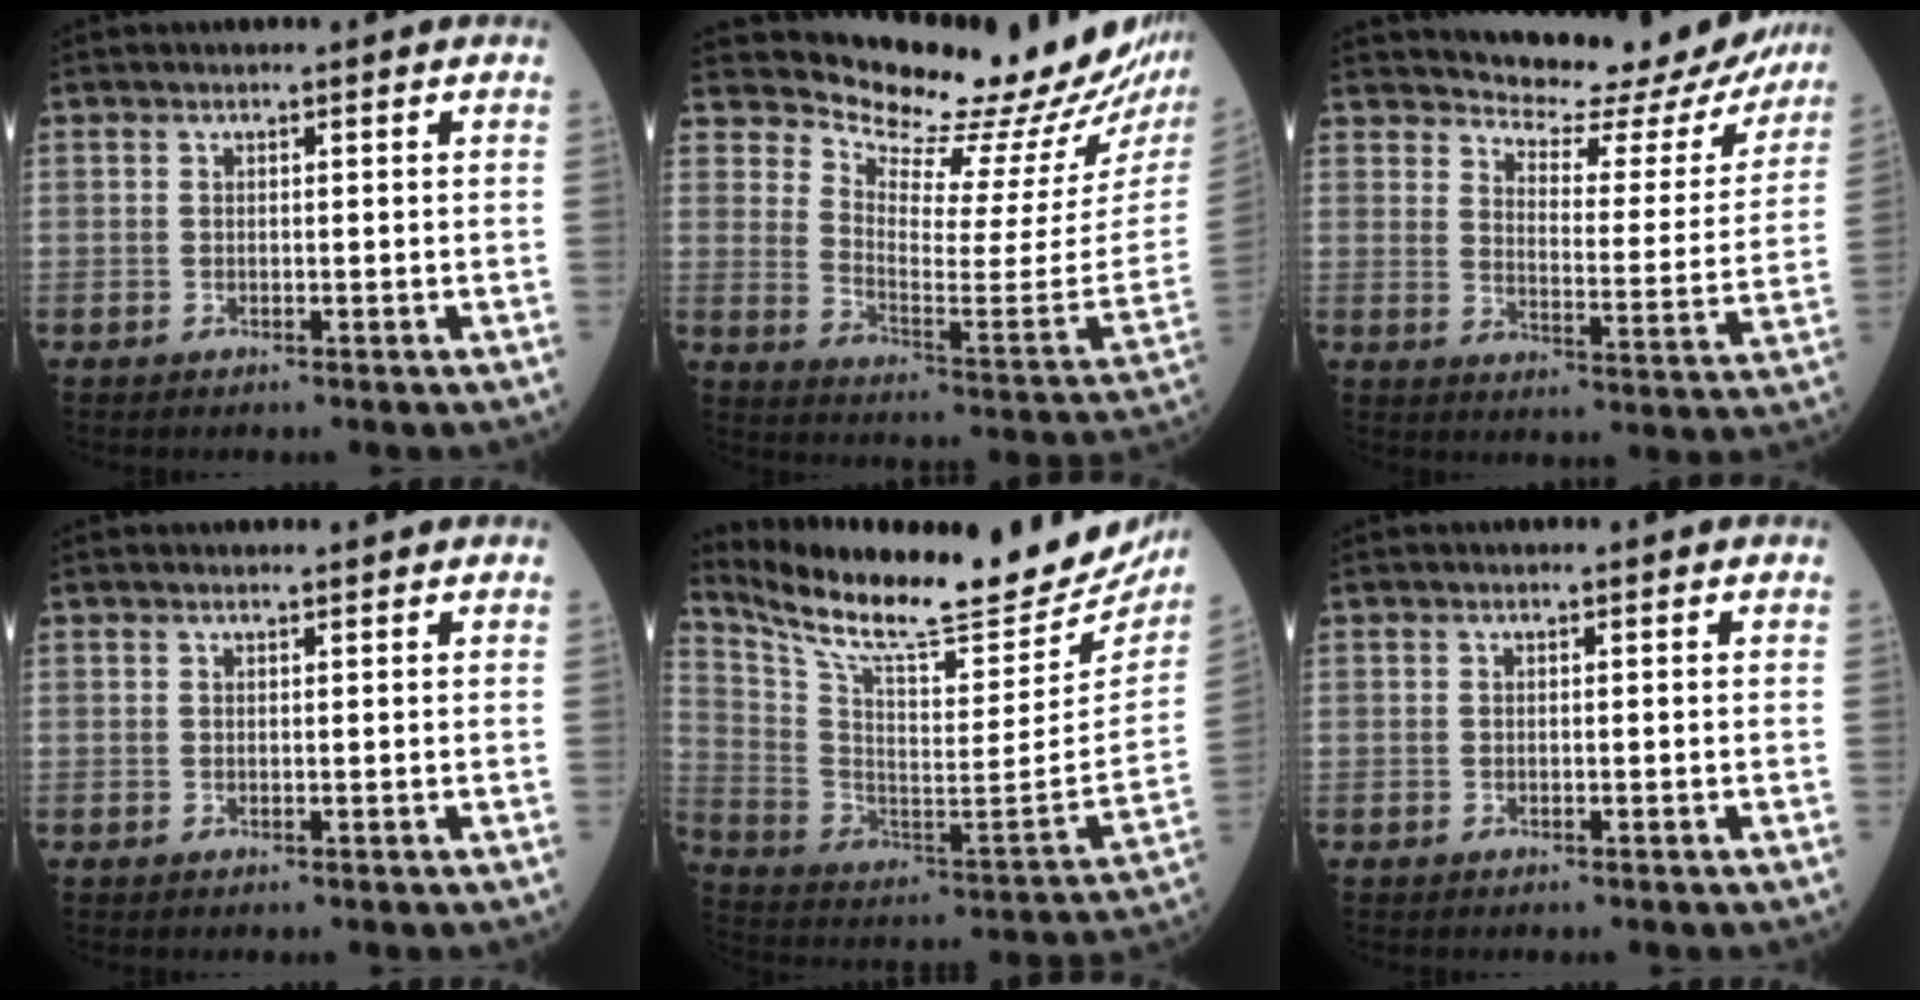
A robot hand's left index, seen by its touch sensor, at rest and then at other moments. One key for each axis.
{"total": 19.2, "fx": 18.6, "fy": 1.1, "fz": 4.8, "tx": -0.090, "ty": -0.123, "tz": 0.240}
{"total": 17.0, "fx": 16.1, "fy": 3.9, "fz": 3.5, "tx": -0.034, "ty": -0.045, "tz": 0.188}
{"total": 1.5, "fx": 1.5, "fy": 0.0, "fz": 0.2, "tx": -0.008, "ty": 0.009, "tz": 0.024}
{"total": 28.4, "fx": 24.7, "fy": 3.9, "fz": 13.4, "tx": -0.240, "ty": -0.080, "tz": 0.355}
{"total": 0.0}